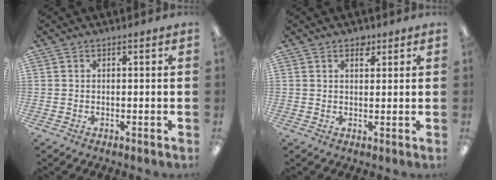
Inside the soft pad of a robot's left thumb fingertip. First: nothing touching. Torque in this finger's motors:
{"motor_torque": [-0.12, 0.00, -0.24, -0.29, 0.03]}